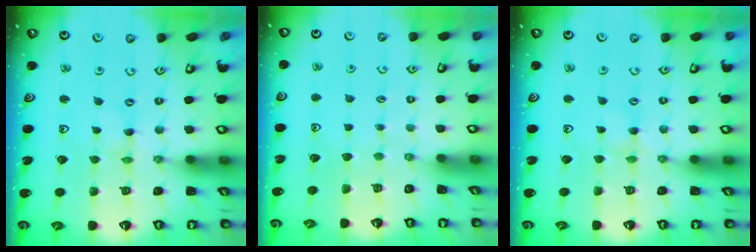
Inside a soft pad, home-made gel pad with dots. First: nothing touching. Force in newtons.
{"total": 0.6, "press": 0.6, "slide": 0.1}
{"total": 2.1, "press": 2.1, "slide": 0.2}